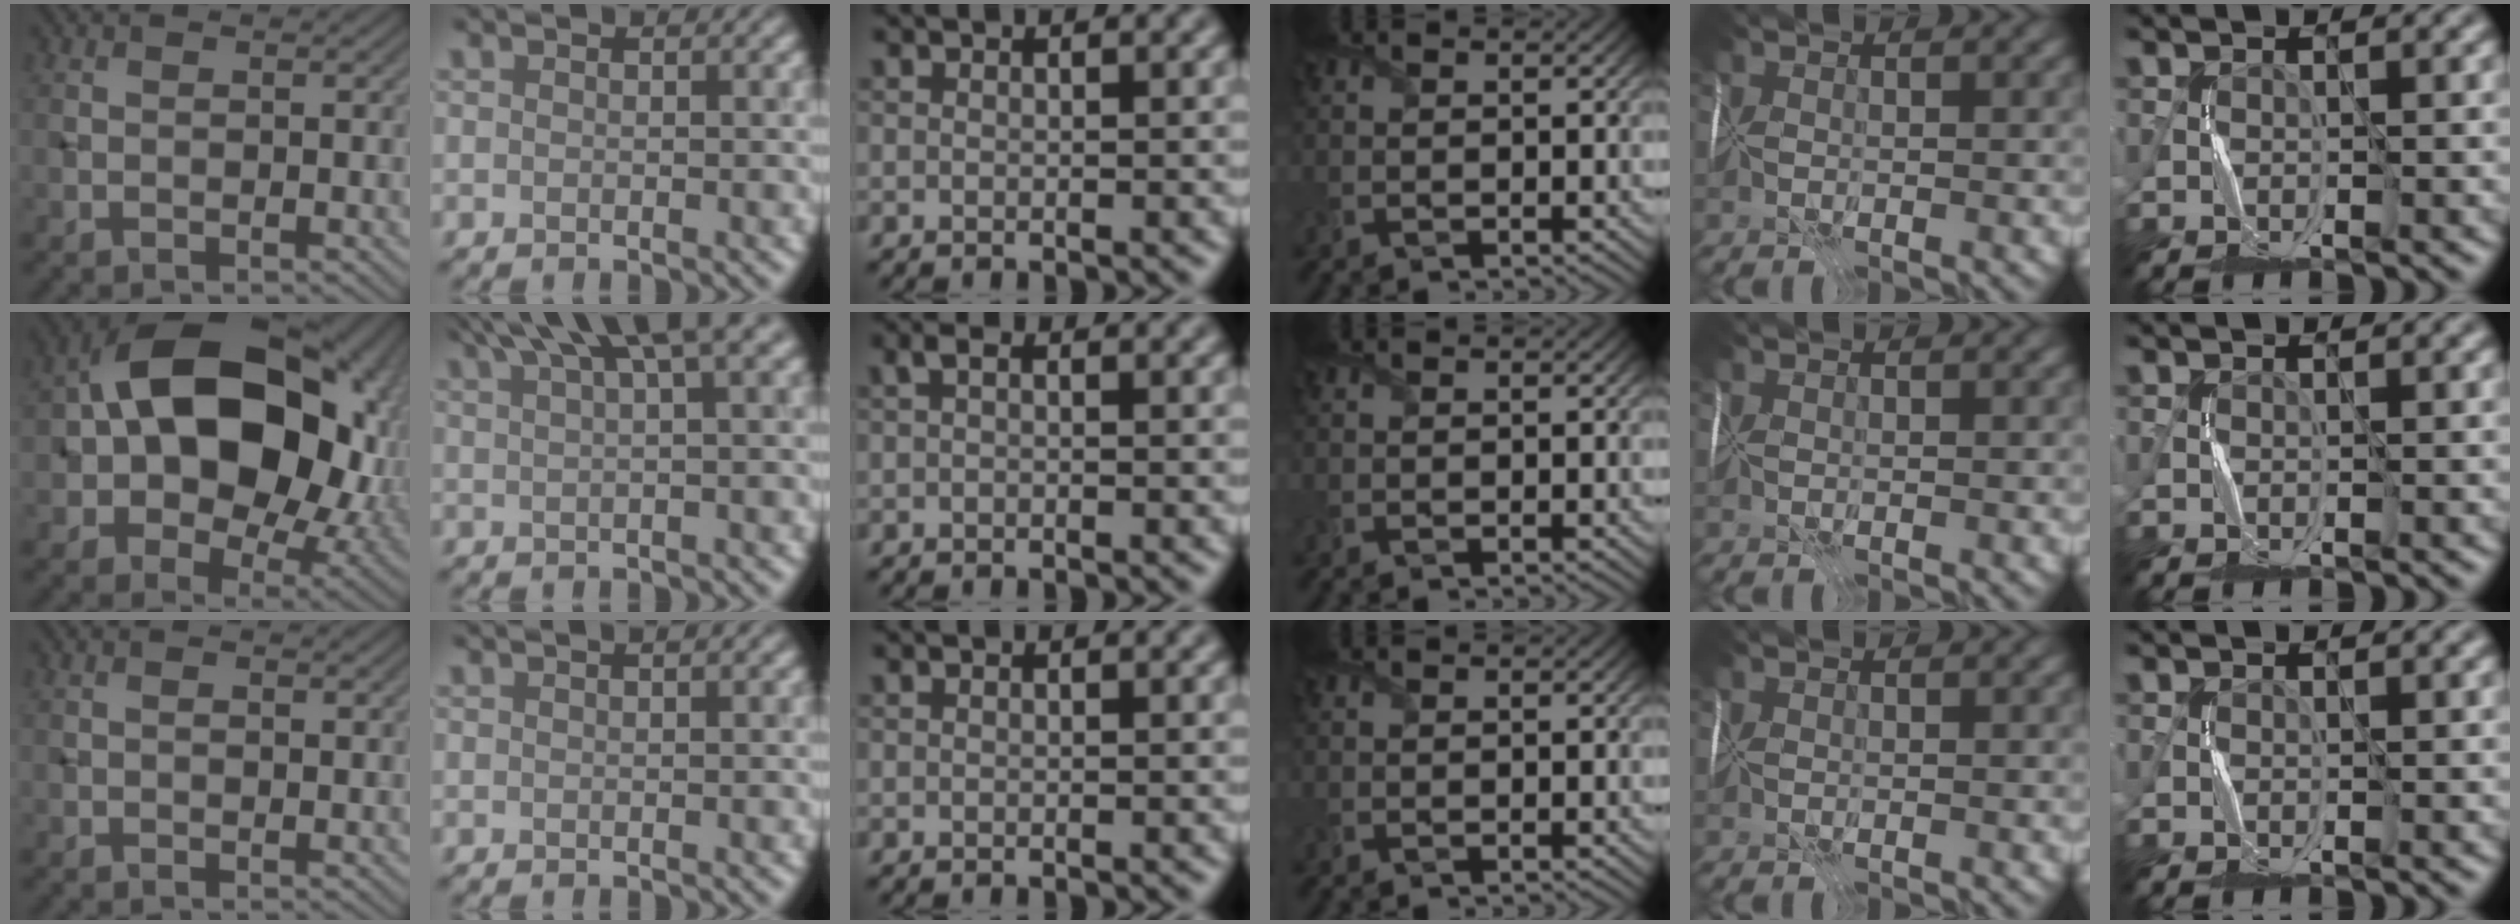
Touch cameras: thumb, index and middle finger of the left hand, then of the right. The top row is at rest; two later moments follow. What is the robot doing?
{"motion": "fold", "object": "wrapping paper"}